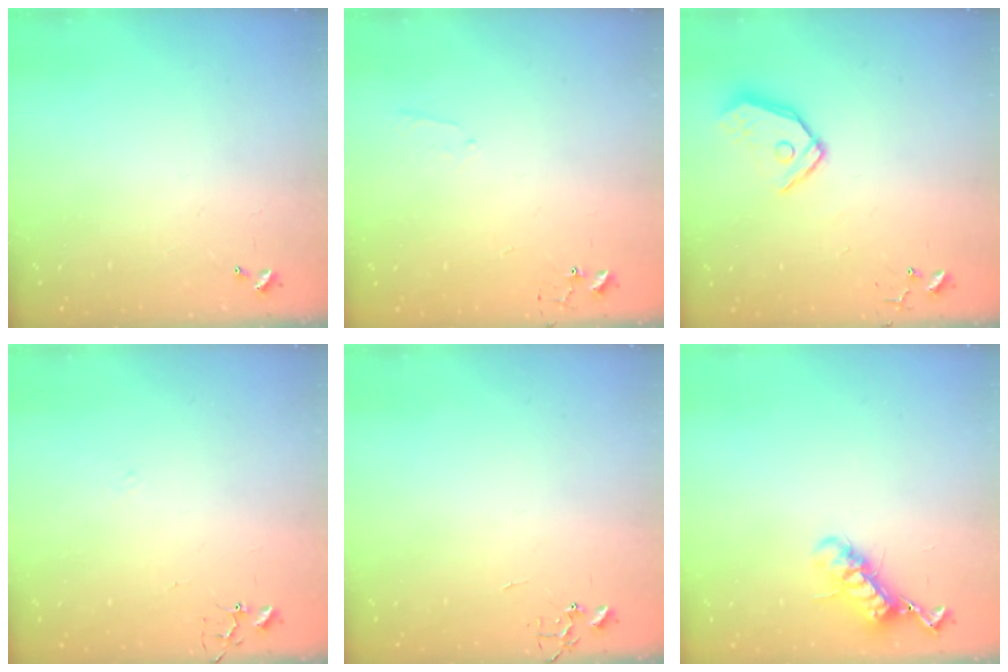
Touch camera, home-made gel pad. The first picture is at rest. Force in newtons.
{"total": 5.1, "press": 5.1, "slide": 0.5}
{"total": 12.4, "press": 12.2, "slide": 1.9}
{"total": 5.7, "press": 5.6, "slide": 0.7}
{"total": 0.0}
{"total": 11.9, "press": 11.9, "slide": 0.8}